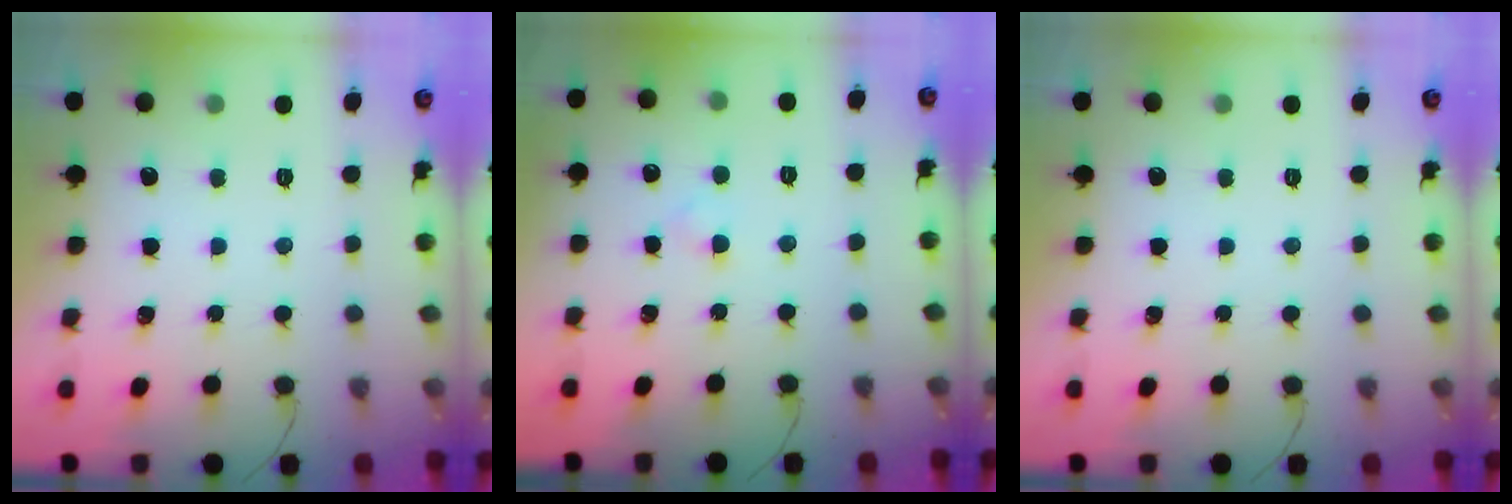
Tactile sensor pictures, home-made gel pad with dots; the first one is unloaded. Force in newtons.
{"total": 1.5, "press": 1.3, "slide": 0.8}
{"total": 0.0}